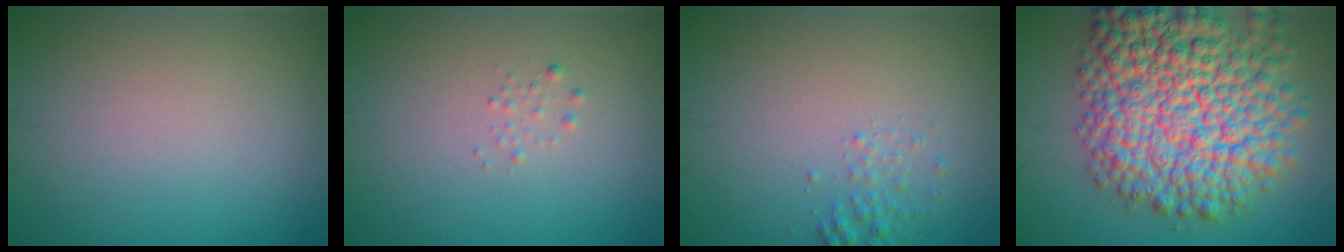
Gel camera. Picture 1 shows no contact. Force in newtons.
{"total": 0.6, "press": 0.6, "slide": 0.0}
{"total": 1.3, "press": 1.3, "slide": 0.1}
{"total": 13.3, "press": 13.3, "slide": 0.5}